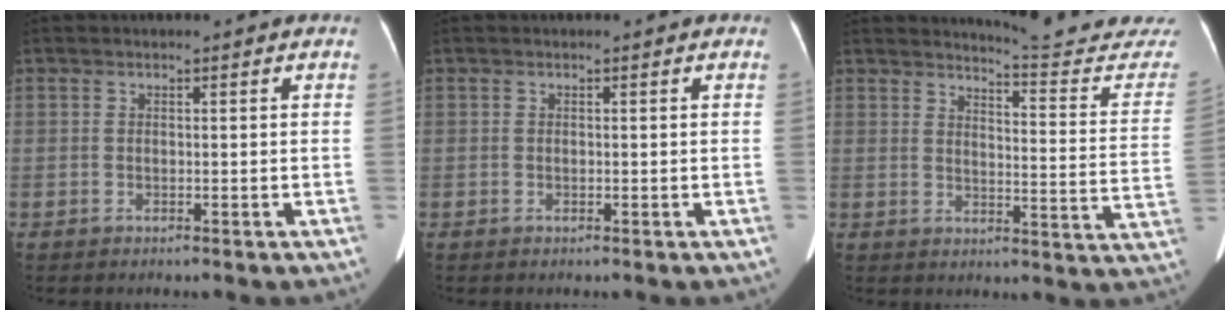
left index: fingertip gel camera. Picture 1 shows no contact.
{"total": 0.0}
{"total": 16.5, "force": [16.4, 0.0, 2.2], "torque": [-0.011, -0.129, 0.172]}